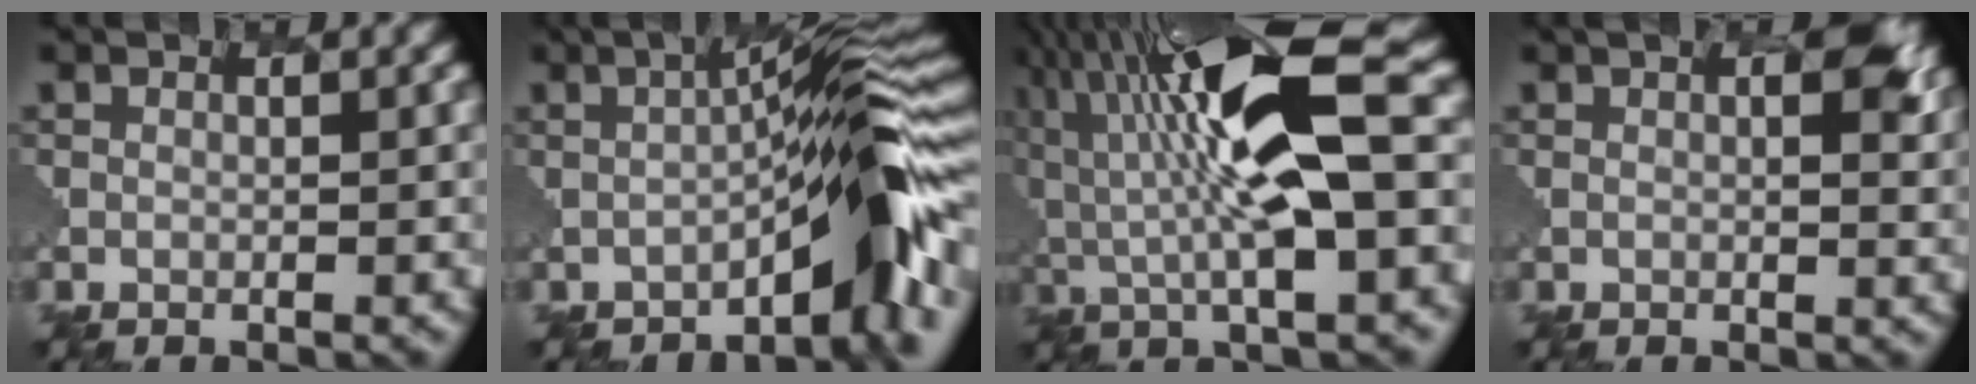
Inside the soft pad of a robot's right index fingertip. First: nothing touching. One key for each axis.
{"total": 6.6, "fx": -1.8, "fy": 0.5, "fz": 6.3, "tx": -0.105, "ty": 0.021, "tz": -0.057}
{"total": 12.2, "fx": 2.7, "fy": 3.7, "fz": 11.3, "tx": -0.224, "ty": 0.025, "tz": 0.007}
{"total": 1.8, "fx": 1.8, "fy": -0.2, "fz": -0.1, "tx": 0.005, "ty": 0.019, "tz": -0.001}